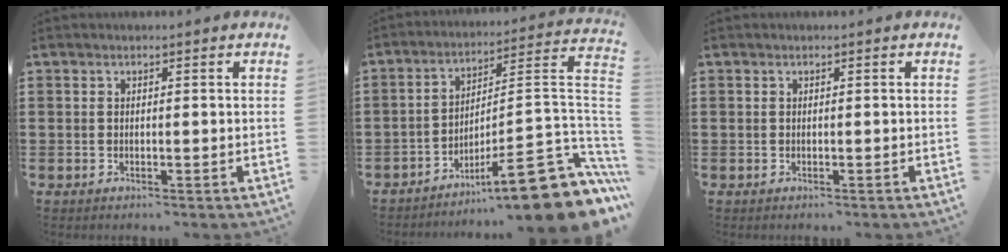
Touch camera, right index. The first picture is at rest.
{"total": 13.8, "force": [-8.9, 2.0, 10.4], "torque": [-0.125, 0.007, -0.155]}
{"total": 0.0}